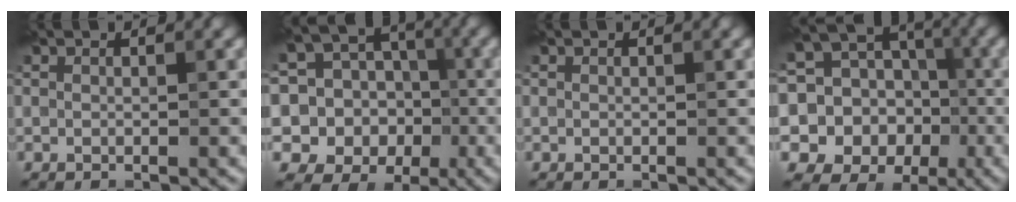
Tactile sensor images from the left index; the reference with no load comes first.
{"total": 14.7, "force": [-2.0, 13.8, 4.5], "torque": [-0.124, 0.016, -0.042]}
{"total": 0.0}
{"total": 16.0, "force": [-2.9, 15.0, 5.0], "torque": [-0.136, 0.002, -0.048]}